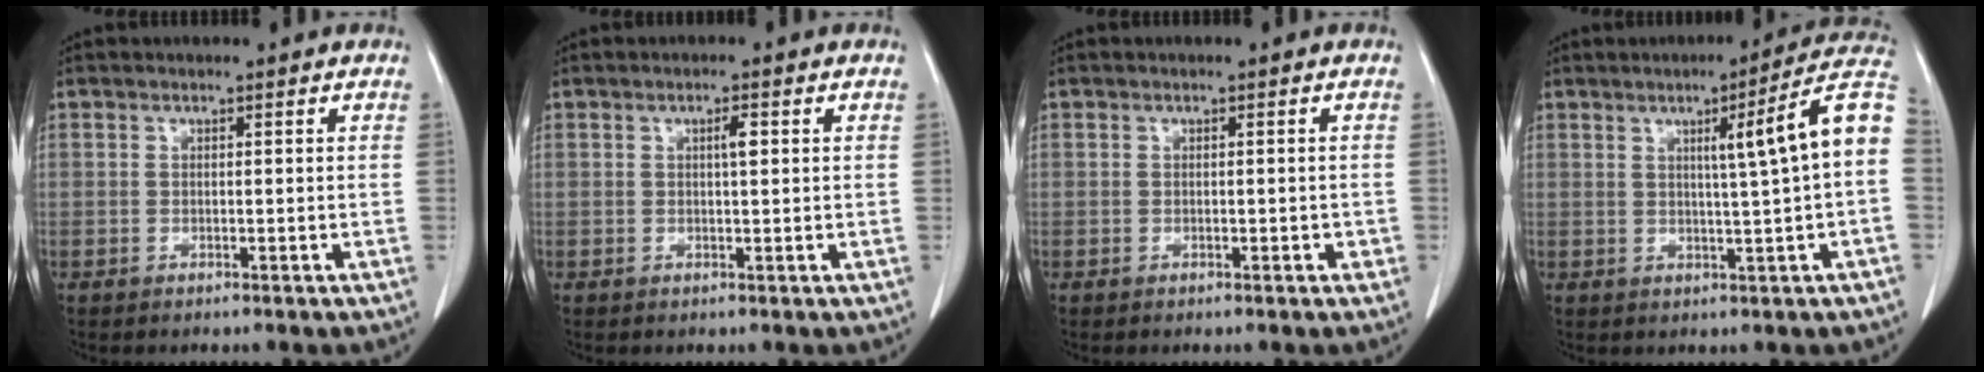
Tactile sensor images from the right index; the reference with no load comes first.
{"total": 1.8, "force": [0.5, 0.3, 1.7], "torque": [-0.028, 0.002, 0.007]}
{"total": 1.1, "force": [-0.3, 0.5, 1.0], "torque": [-0.013, 0.004, -0.001]}
{"total": 10.7, "force": [1.5, -1.2, 10.6], "torque": [-0.139, 0.017, 0.016]}